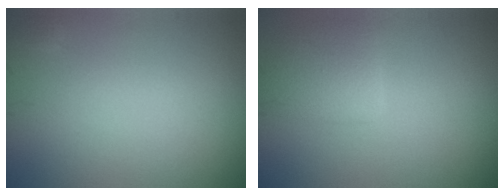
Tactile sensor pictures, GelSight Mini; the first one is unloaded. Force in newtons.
{"total": 2.6, "press": 2.6, "slide": 0.1}